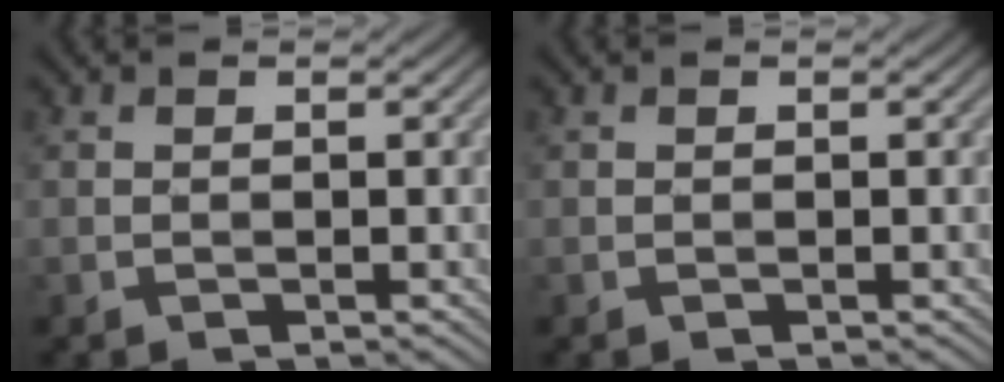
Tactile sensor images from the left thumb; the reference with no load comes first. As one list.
[{"total": 0.0}]